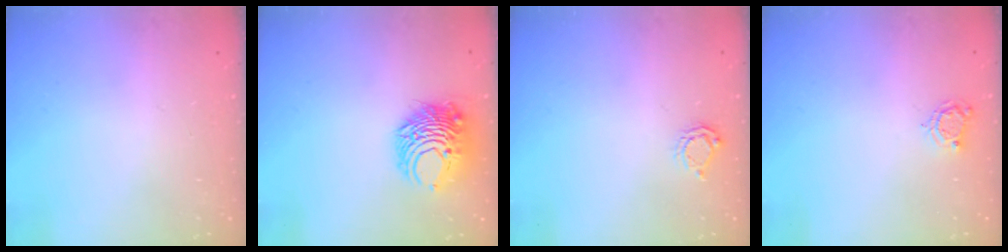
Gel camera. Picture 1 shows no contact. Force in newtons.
{"total": 10.4, "press": 10.3, "slide": 1.3}
{"total": 4.6, "press": 4.5, "slide": 0.4}
{"total": 5.1, "press": 5.1, "slide": 0.2}